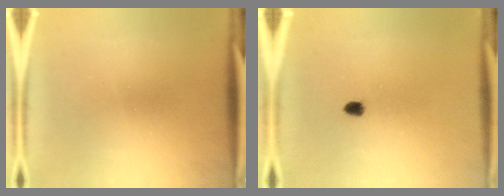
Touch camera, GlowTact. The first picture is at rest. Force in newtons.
{"total": 1.5}